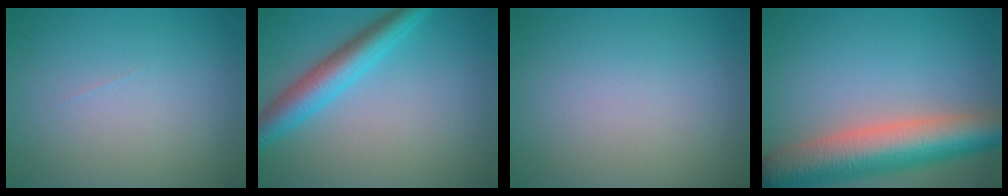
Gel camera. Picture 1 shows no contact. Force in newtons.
{"total": 4.8, "press": 4.8, "slide": 0.1}
{"total": 0.0}
{"total": 9.7, "press": 9.6, "slide": 0.5}